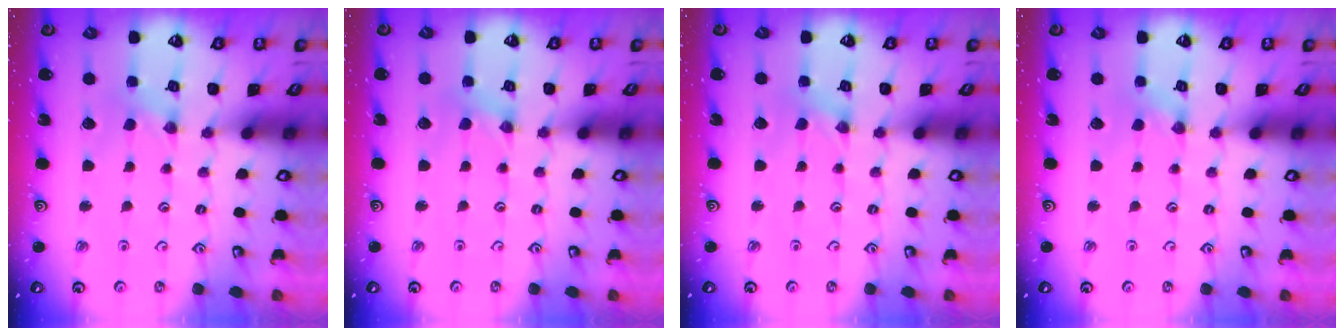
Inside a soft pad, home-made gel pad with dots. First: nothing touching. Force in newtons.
{"total": 0.7, "press": 0.7, "slide": 0.1}
{"total": 0.0}
{"total": 0.0}